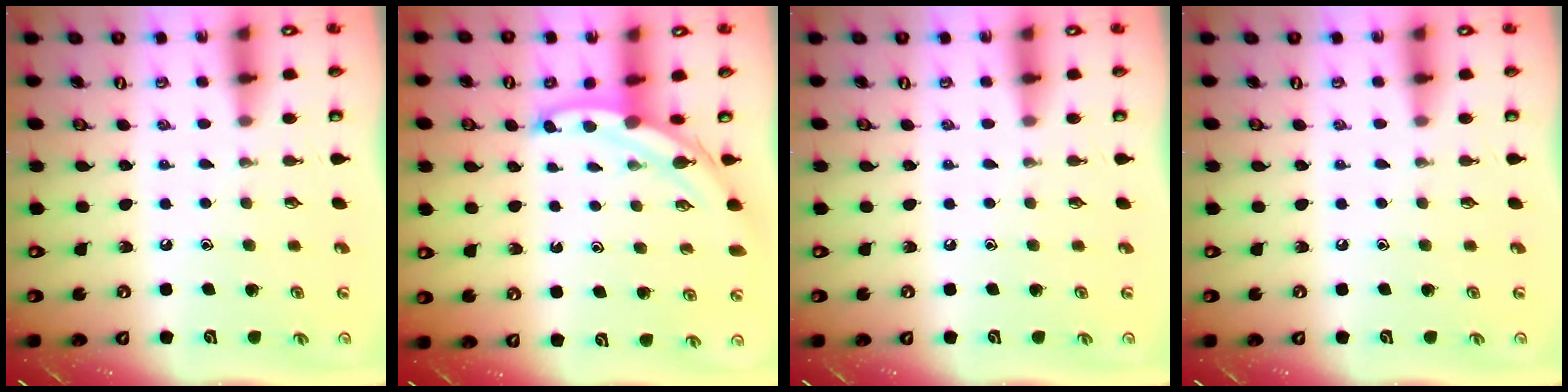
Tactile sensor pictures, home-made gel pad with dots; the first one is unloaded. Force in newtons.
{"total": 5.6, "press": 5.5, "slide": 0.4}
{"total": 0.0}
{"total": 0.0}